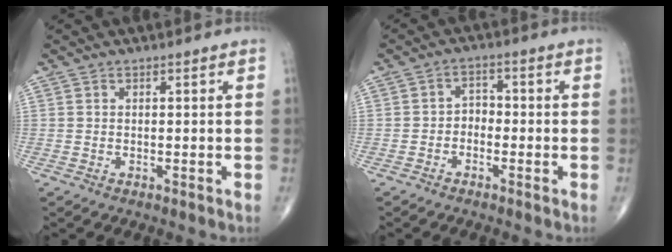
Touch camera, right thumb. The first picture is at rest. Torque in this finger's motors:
{"motor_torque": [-0.20, 0.02, -0.11, -0.12, 0.04]}